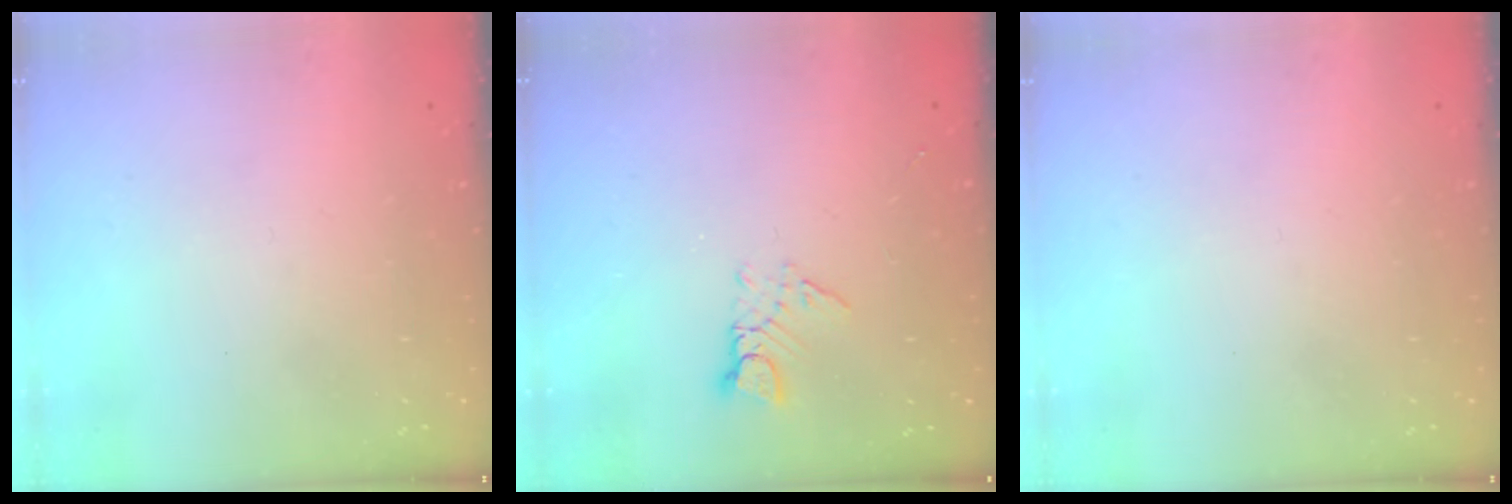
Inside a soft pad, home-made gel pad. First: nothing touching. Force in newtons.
{"total": 2.6, "press": 2.6, "slide": 0.3}
{"total": 0.0}